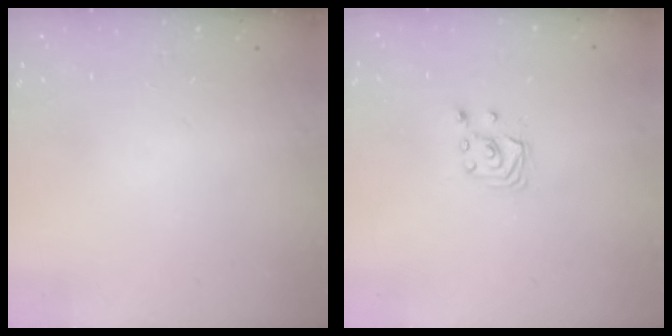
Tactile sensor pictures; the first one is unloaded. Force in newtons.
{"total": 2.6, "press": 2.6, "slide": 0.3}